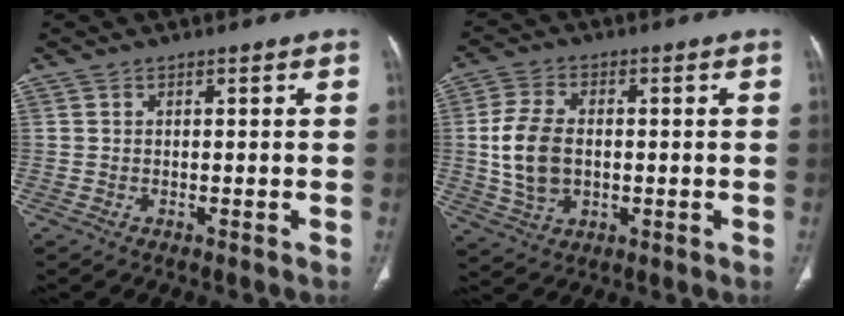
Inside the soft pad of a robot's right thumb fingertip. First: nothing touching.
{"total": 10.2, "force": [0.0, 6.7, 7.6], "torque": [-0.149, 0.006, 0.004]}